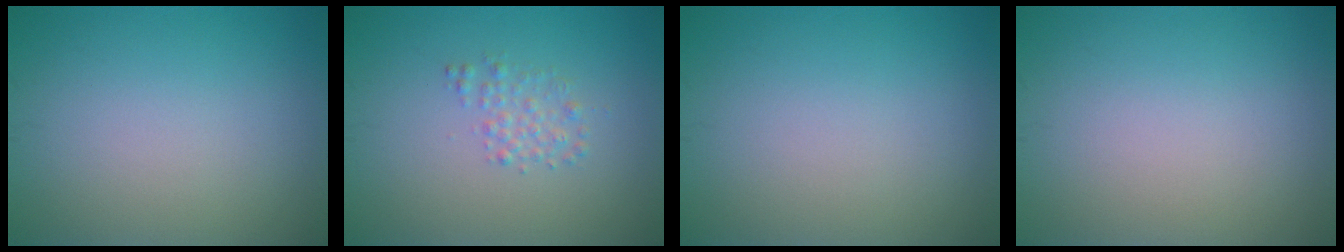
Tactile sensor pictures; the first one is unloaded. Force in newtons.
{"total": 1.5, "press": 1.5, "slide": 0.0}
{"total": 0.0}
{"total": 0.0}